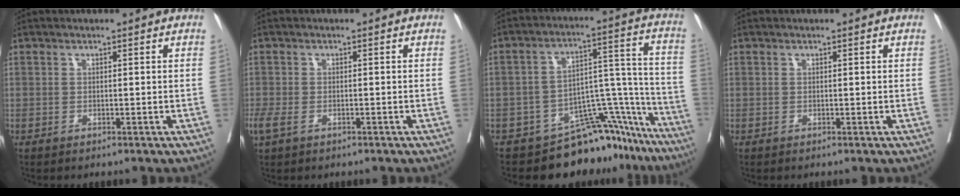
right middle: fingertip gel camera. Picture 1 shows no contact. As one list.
[{"total": 2.9, "force": [-1.4, 1.6, 1.9], "torque": [-0.056, -0.009, -0.022]}, {"total": 13.3, "force": [-12.0, 4.7, 3.3], "torque": [0.002, 0.076, -0.171]}, {"total": 0.0}]